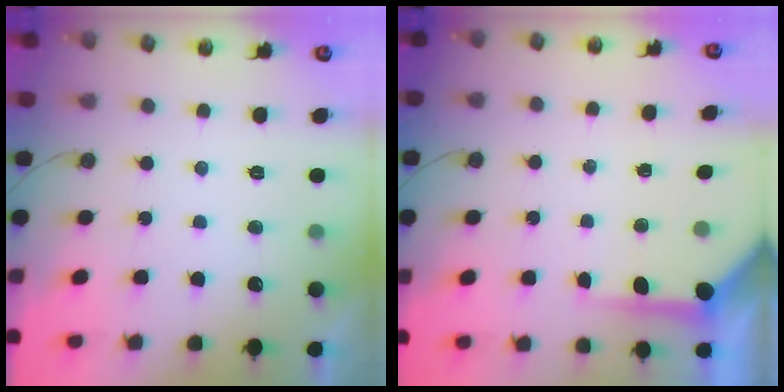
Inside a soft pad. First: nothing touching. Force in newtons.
{"total": 8.3, "press": 8.3, "slide": 0.6}